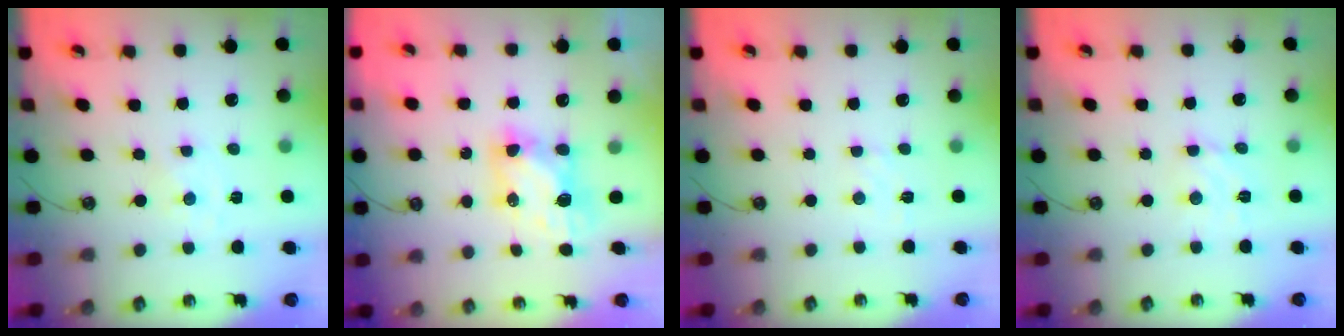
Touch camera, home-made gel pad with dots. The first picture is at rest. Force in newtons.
{"total": 7.1, "press": 7.1, "slide": 0.3}
{"total": 2.9, "press": 2.9, "slide": 0.5}
{"total": 4.4, "press": 4.4, "slide": 0.7}